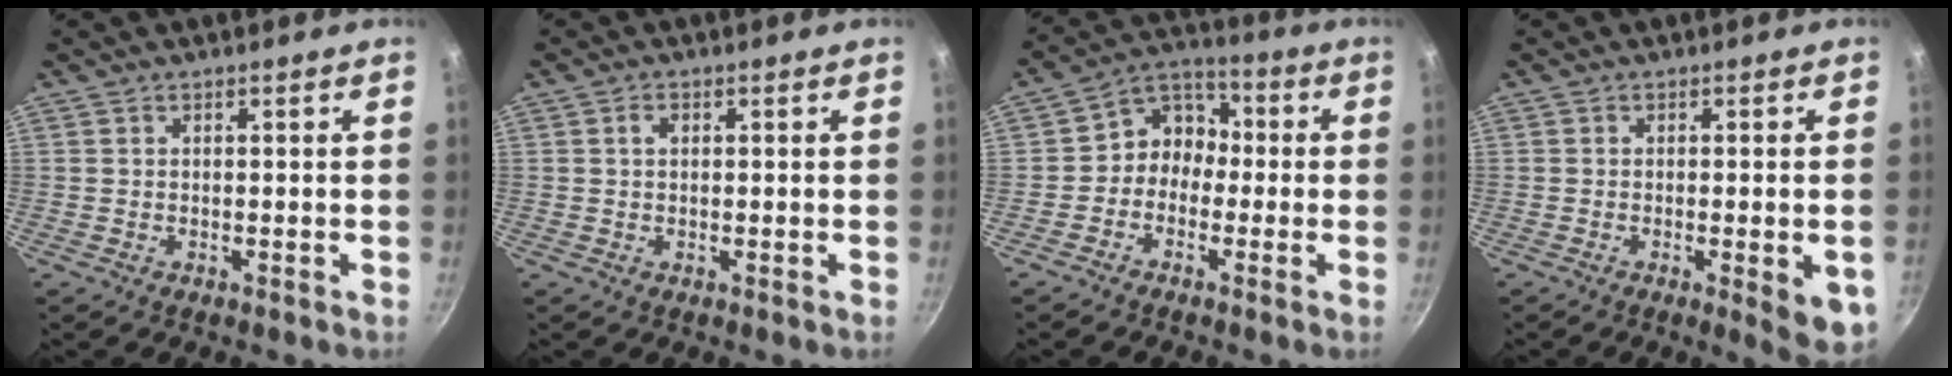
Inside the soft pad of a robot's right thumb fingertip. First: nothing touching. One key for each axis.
{"total": 1.5, "fx": 0.3, "fy": 1.1, "fz": 0.9, "tx": -0.014, "ty": 0.004, "tz": 0.004}
{"total": 7.5, "fx": -1.3, "fy": 6.4, "fz": 3.7, "tx": -0.020, "ty": 0.036, "tz": -0.043}
{"total": 7.1, "fx": -2.1, "fy": 1.7, "fz": 6.6, "tx": -0.069, "ty": -0.002, "tz": -0.022}